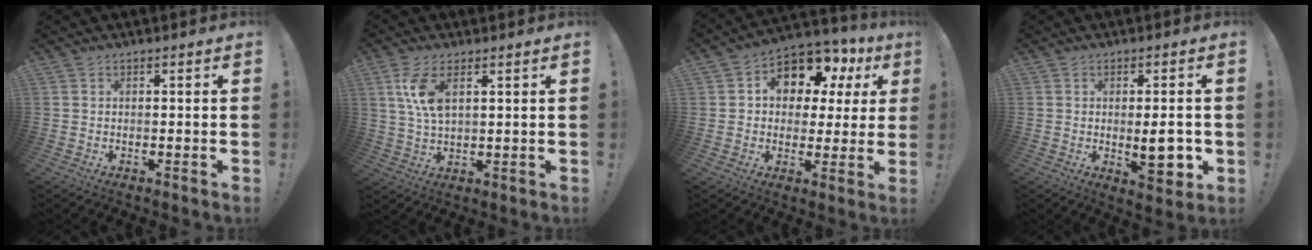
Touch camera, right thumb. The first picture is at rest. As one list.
[{"total": 8.3, "force": [3.2, 3.5, 6.8], "torque": [-0.132, -0.010, 0.054]}, {"total": 10.6, "force": [5.7, 7.1, 5.5], "torque": [-0.085, -0.045, 0.100]}, {"total": 9.2, "force": [-1.0, 3.2, 8.6], "torque": [-0.104, -0.005, -0.009]}]